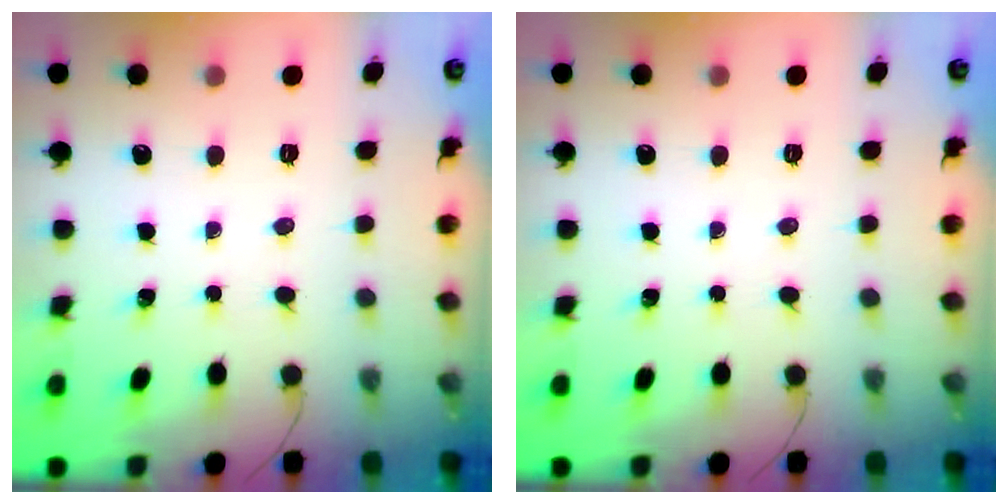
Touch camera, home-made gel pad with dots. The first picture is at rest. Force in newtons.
{"total": 0.0}